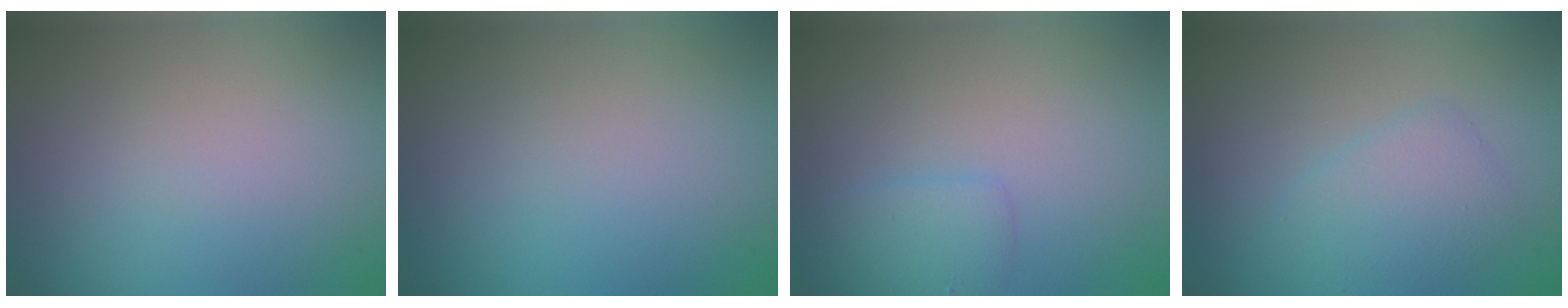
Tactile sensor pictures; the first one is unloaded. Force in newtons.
{"total": 0.0}
{"total": 1.8, "press": 1.8, "slide": 0.2}
{"total": 2.4, "press": 2.4, "slide": 0.1}